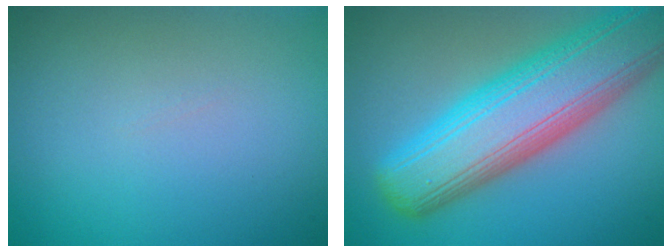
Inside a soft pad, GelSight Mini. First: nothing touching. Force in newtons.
{"total": 11.9, "press": 11.9, "slide": 0.5}